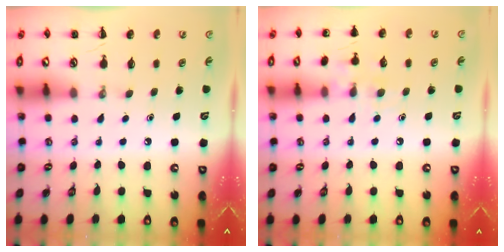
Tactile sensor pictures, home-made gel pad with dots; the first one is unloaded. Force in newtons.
{"total": 8.4, "press": 8.2, "slide": 1.9}